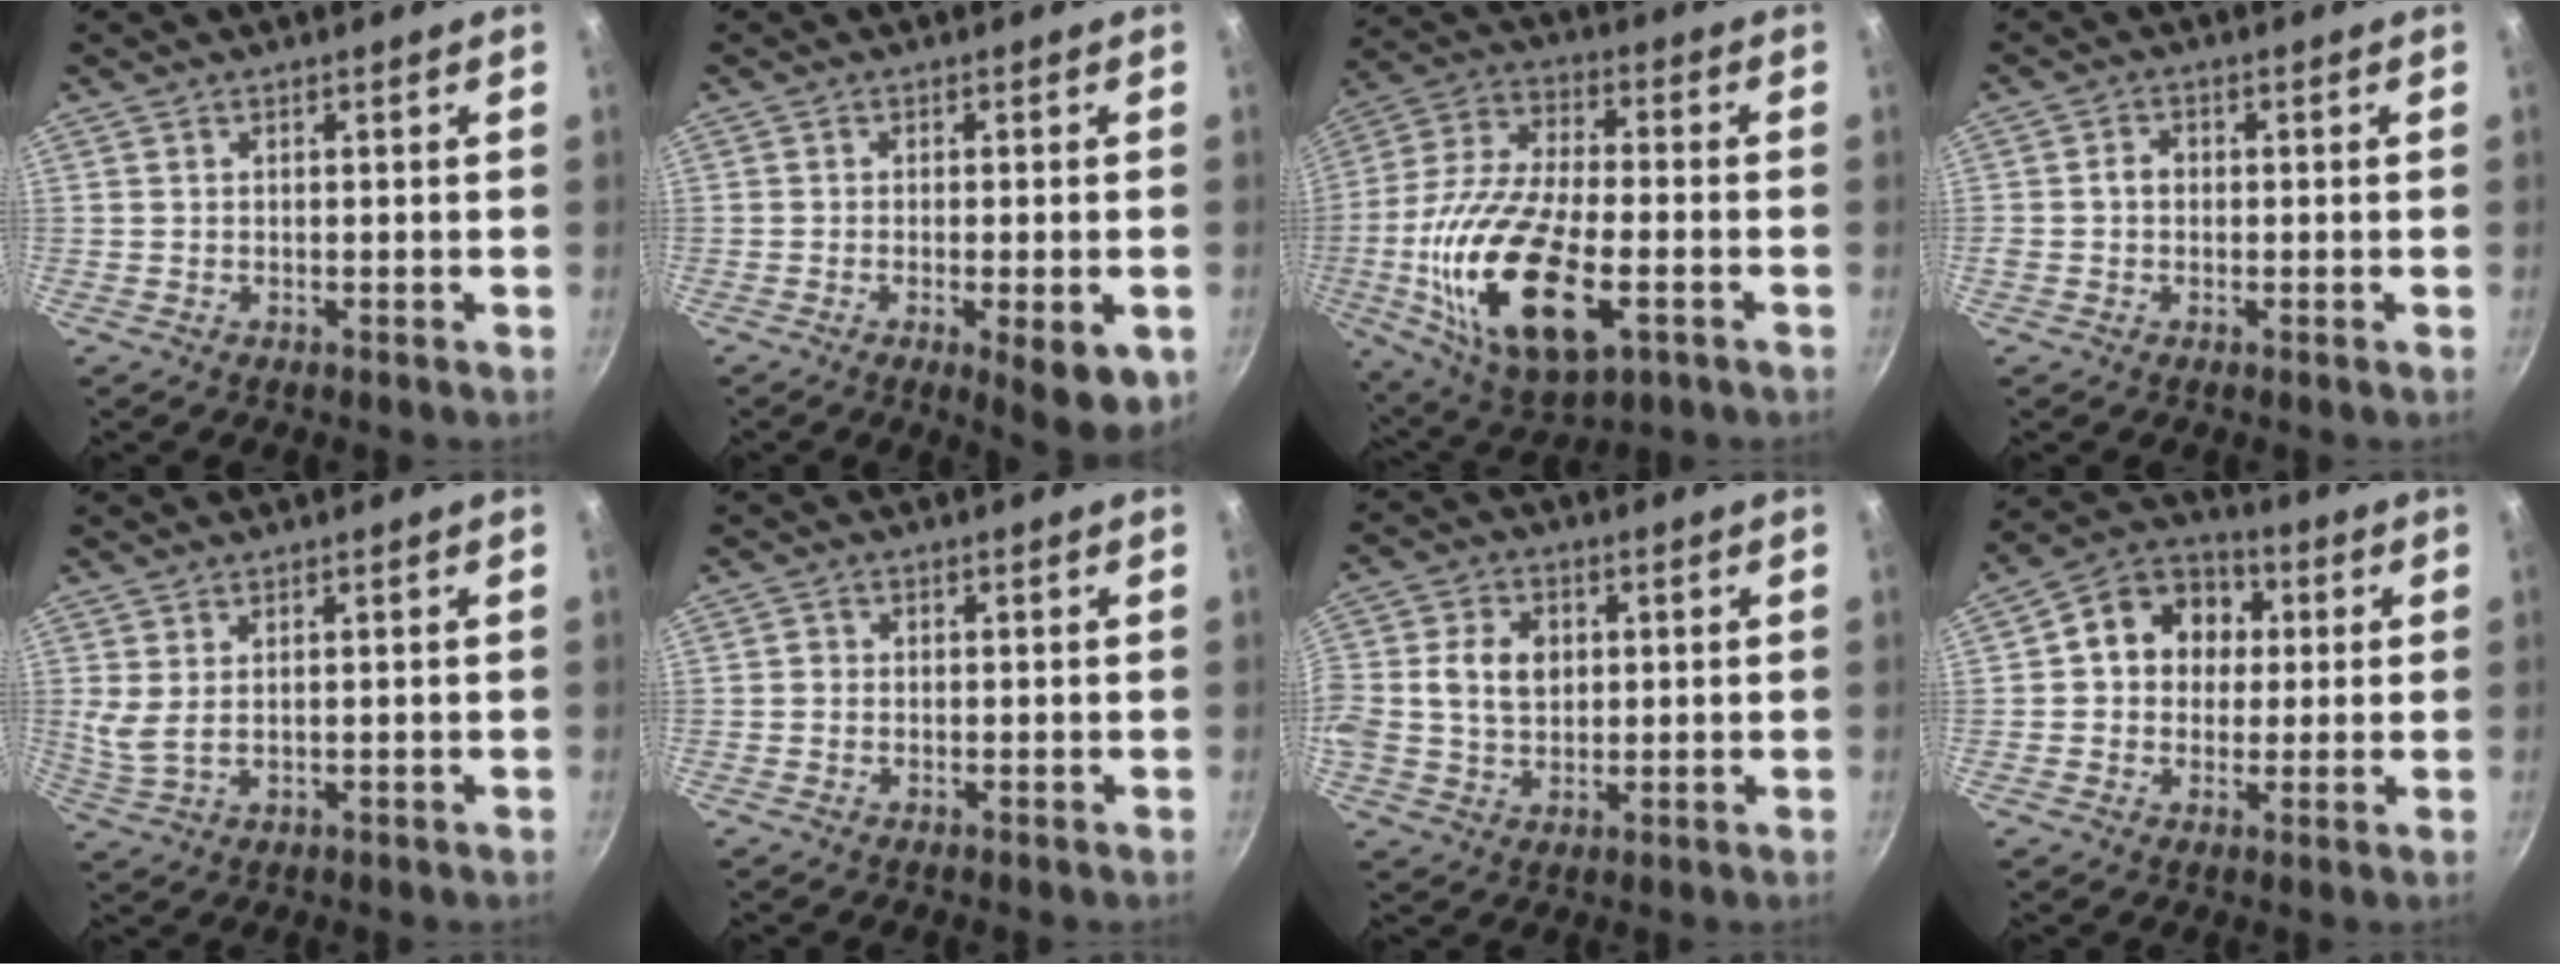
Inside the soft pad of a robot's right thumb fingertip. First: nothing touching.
{"total": 7.9, "force": [-2.7, 2.1, 7.2], "torque": [-0.090, -0.001, -0.032]}
{"total": 23.9, "force": [-6.2, 11.0, 20.3], "torque": [-0.396, 0.010, -0.110]}
{"total": 4.3, "force": [-0.1, 3.6, 2.2], "torque": [-0.016, 0.009, -0.009]}
{"total": 3.6, "force": [1.2, 1.5, 3.1], "torque": [-0.061, -0.013, 0.032]}
{"total": 0.7, "force": [-0.3, 0.6, 0.2], "torque": [-0.001, 0.002, -0.007]}
{"total": 9.2, "force": [1.0, 7.0, 5.9], "torque": [-0.101, 0.010, 0.010]}
{"total": 11.9, "force": [1.9, 10.0, 6.1], "torque": [-0.060, 0.020, 0.010]}